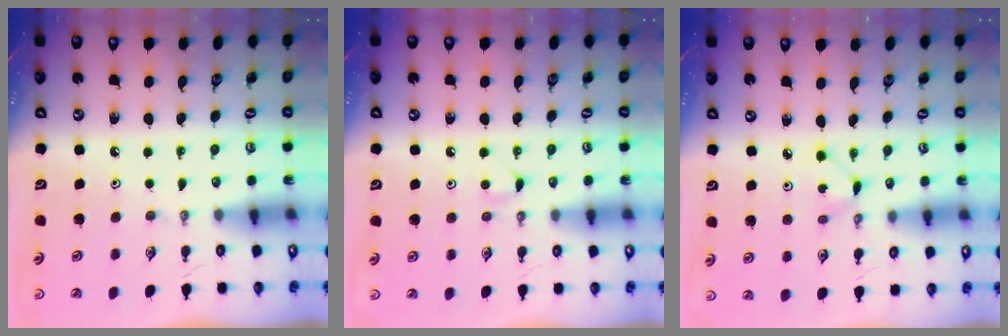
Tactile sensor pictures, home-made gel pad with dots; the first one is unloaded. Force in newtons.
{"total": 3.7, "press": 3.6, "slide": 0.6}
{"total": 2.9, "press": 2.9, "slide": 0.4}